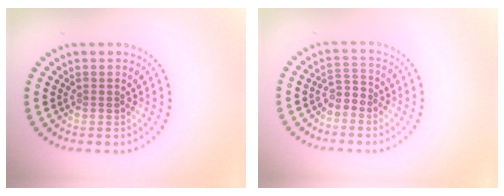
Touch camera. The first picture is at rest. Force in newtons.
{"total": 1.7, "press": 1.3, "slide": 1.1}